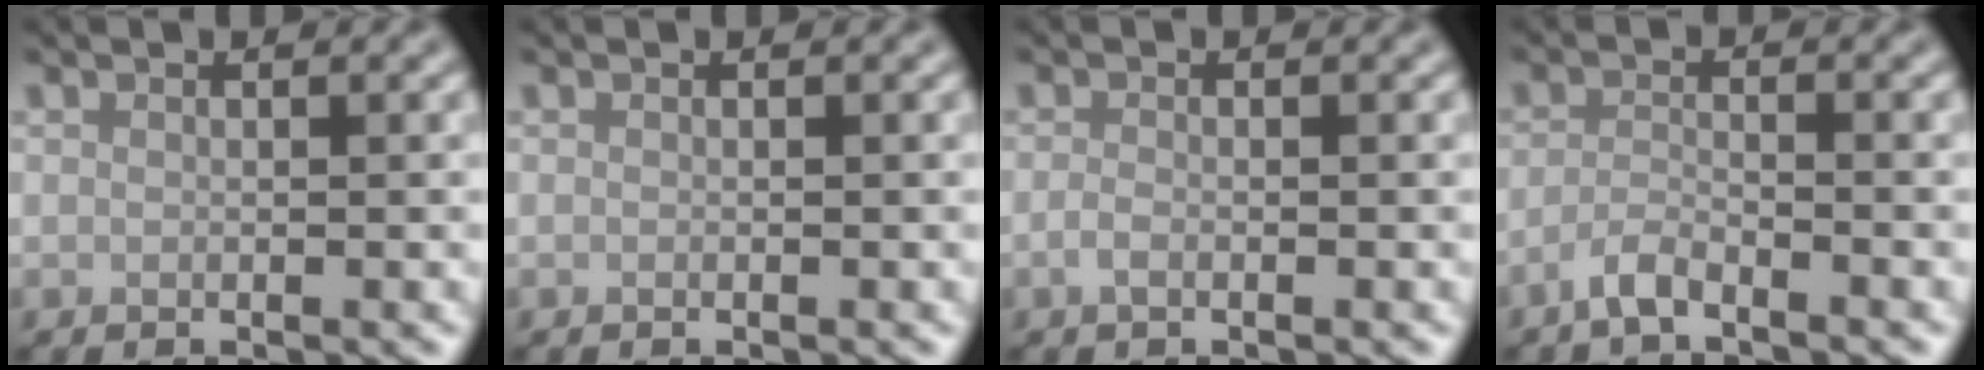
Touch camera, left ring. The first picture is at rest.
{"total": 0.0}
{"total": 0.9, "force": [-0.4, 0.4, 0.7], "torque": [-0.020, 0.000, -0.010]}
{"total": 2.2, "force": [-1.7, 0.4, 1.3], "torque": [-0.025, 0.001, -0.044]}